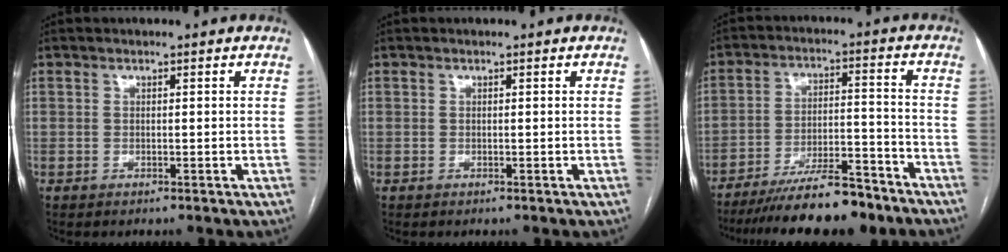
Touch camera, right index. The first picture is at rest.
{"total": 0.0}
{"total": 13.9, "force": [-11.8, 1.8, 7.2], "torque": [-0.114, -0.001, -0.190]}